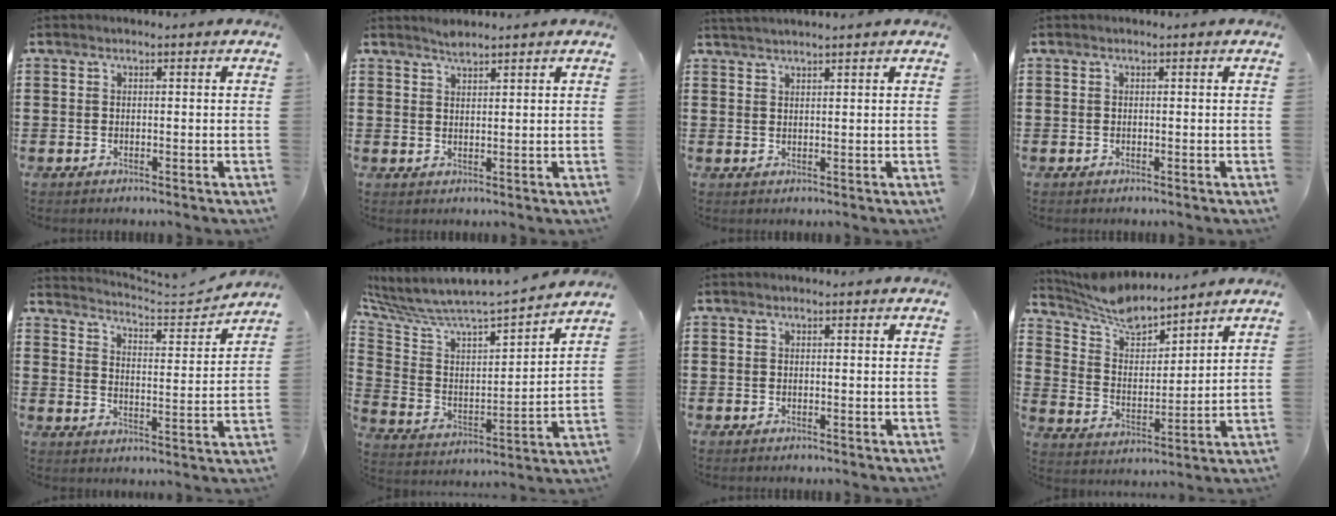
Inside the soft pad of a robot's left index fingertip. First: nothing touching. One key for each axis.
{"total": 1.9, "fx": 1.8, "fy": 0.1, "fz": 0.5, "tx": -0.013, "ty": 0.000, "tz": 0.035}
{"total": 1.6, "fx": 1.5, "fy": -0.3, "fz": 0.4, "tx": -0.009, "ty": 0.001, "tz": 0.030}
{"total": 0.0}
{"total": 3.7, "fx": 3.7, "fy": 0.1, "fz": 0.4, "tx": -0.025, "ty": -0.036, "tz": 0.055}
{"total": 5.0, "fx": 4.8, "fy": 0.6, "fz": 1.4, "tx": -0.058, "ty": -0.060, "tz": 0.073}
{"total": 0.0}
{"total": 7.6, "fx": 6.9, "fy": 1.4, "fz": 2.7, "tx": -0.080, "ty": -0.032, "tz": 0.125}